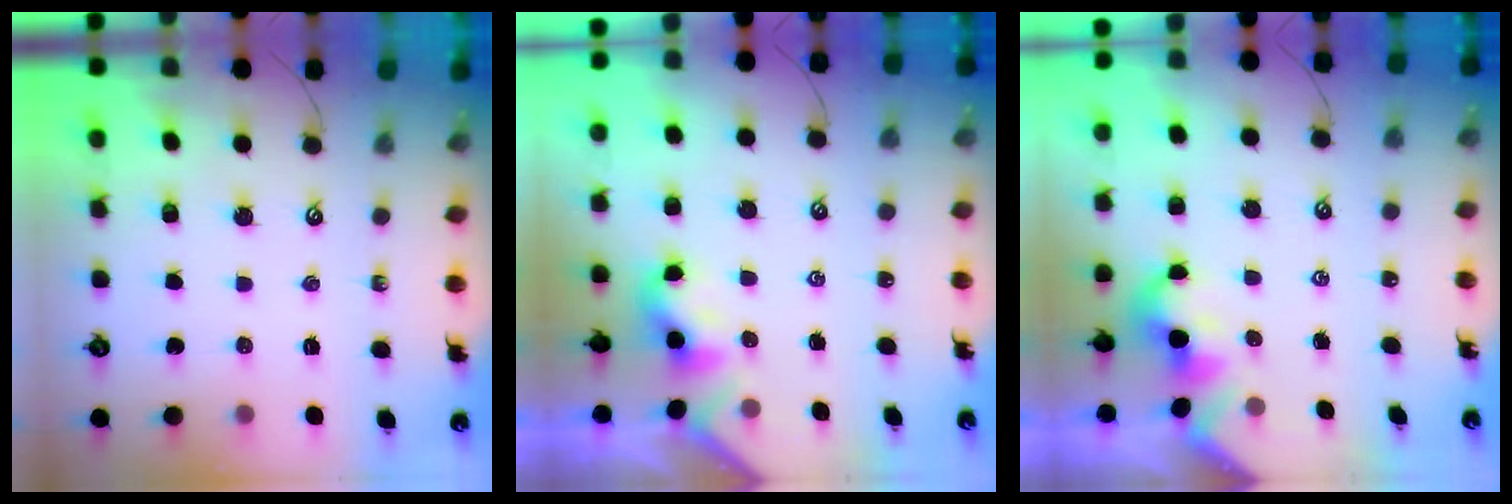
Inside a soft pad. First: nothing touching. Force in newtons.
{"total": 2.4, "press": 2.4, "slide": 0.2}
{"total": 2.2, "press": 2.2, "slide": 0.4}